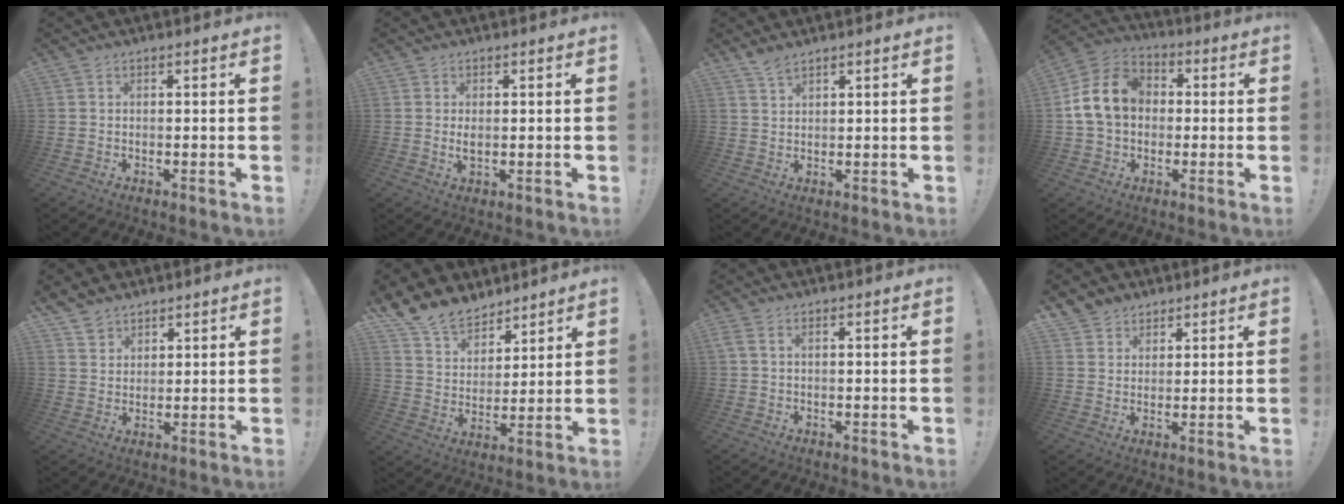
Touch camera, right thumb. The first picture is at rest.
{"total": 1.9, "force": [0.4, 0.9, 1.6], "torque": [-0.018, -0.004, 0.004]}
{"total": 3.1, "force": [2.7, 0.7, 1.5], "torque": [-0.027, -0.016, 0.048]}
{"total": 14.6, "force": [1.8, 11.5, 8.8], "torque": [-0.146, 0.015, 0.042]}
{"total": 5.0, "force": [4.1, 2.9, 0.5], "torque": [-0.013, -0.025, 0.080]}
{"total": 13.0, "force": [10.7, 6.9, 2.8], "torque": [-0.074, -0.081, 0.209]}
{"total": 1.5, "force": [0.3, 0.2, 1.4], "torque": [-0.027, -0.001, 0.006]}
{"total": 4.8, "force": [3.5, 3.3, 0.1], "torque": [-0.005, -0.024, 0.069]}